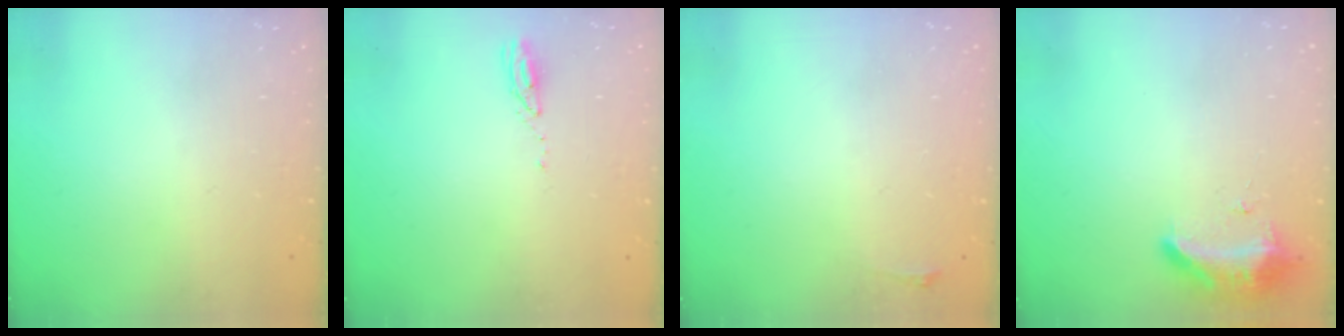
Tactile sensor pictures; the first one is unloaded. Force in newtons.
{"total": 3.0, "press": 2.9, "slide": 0.3}
{"total": 2.8, "press": 2.1, "slide": 1.9}
{"total": 8.9, "press": 8.8, "slide": 1.6}